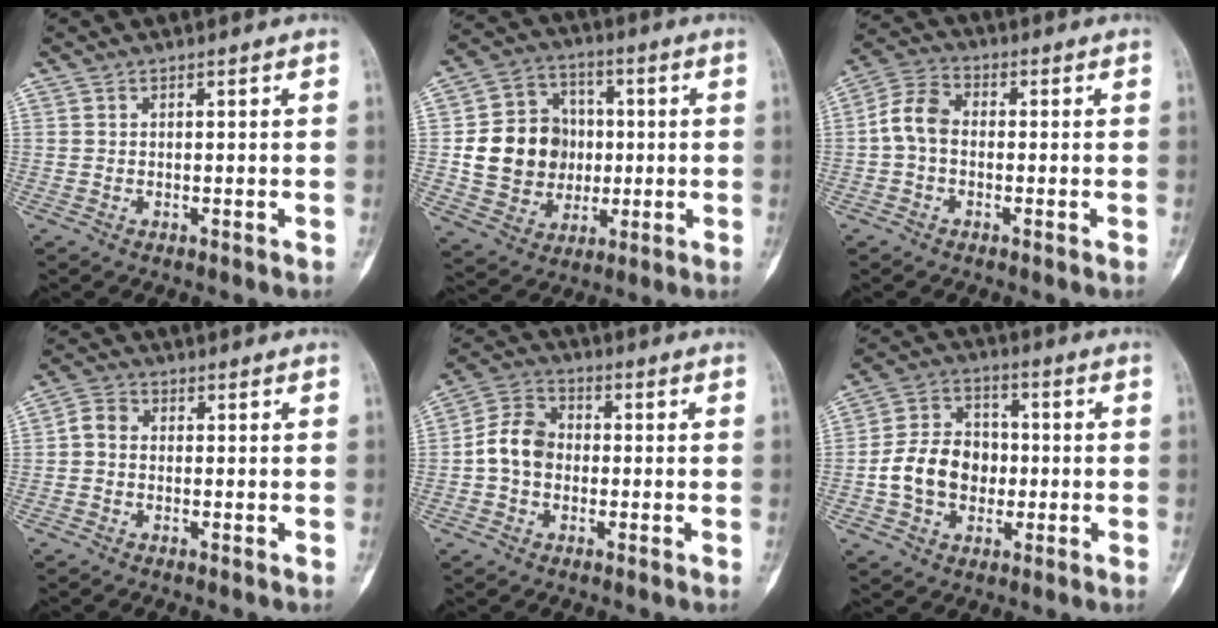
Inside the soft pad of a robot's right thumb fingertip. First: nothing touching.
{"total": 15.3, "force": [0.1, 13.3, 7.4], "torque": [-0.085, 0.022, 0.013]}
{"total": 6.6, "force": [-0.7, 4.7, 4.6], "torque": [-0.079, 0.023, -0.026]}
{"total": 3.4, "force": [-0.6, 2.6, 2.1], "torque": [-0.032, 0.013, -0.023]}
{"total": 7.8, "force": [-1.1, 6.1, 4.8], "torque": [-0.072, 0.029, -0.036]}
{"total": 12.2, "force": [-1.7, 9.6, 7.4], "torque": [-0.105, 0.034, -0.036]}